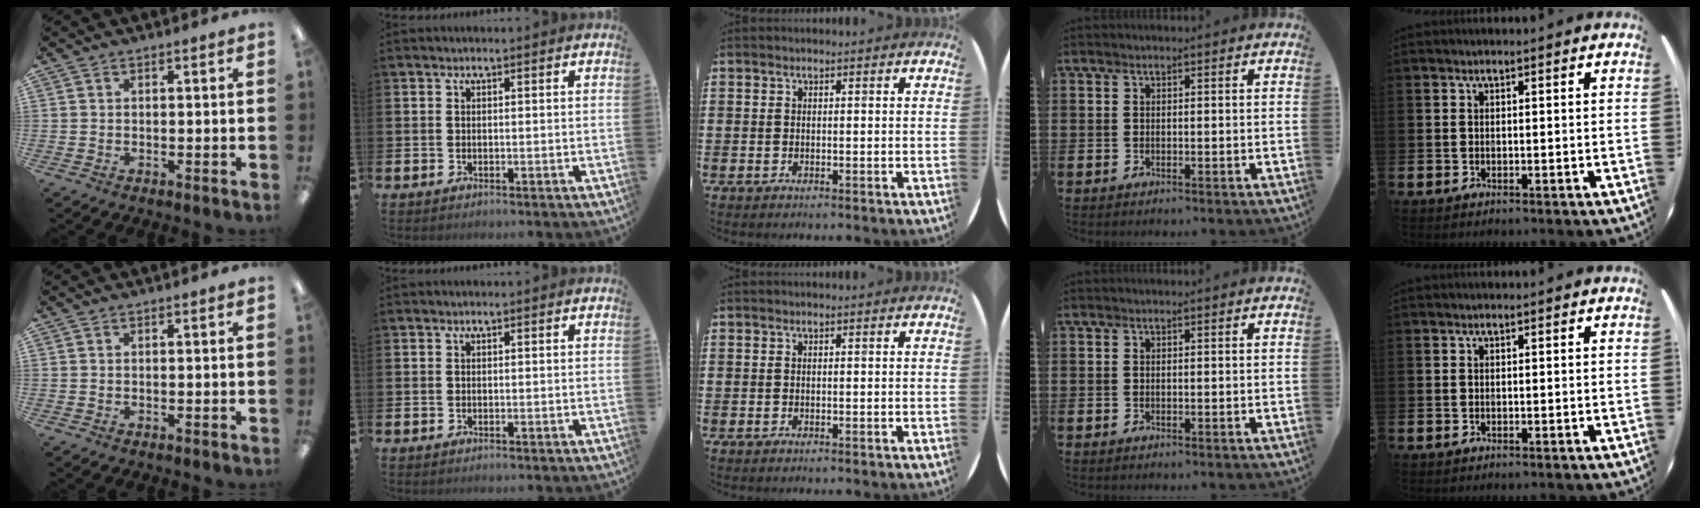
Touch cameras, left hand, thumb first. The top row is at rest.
{}